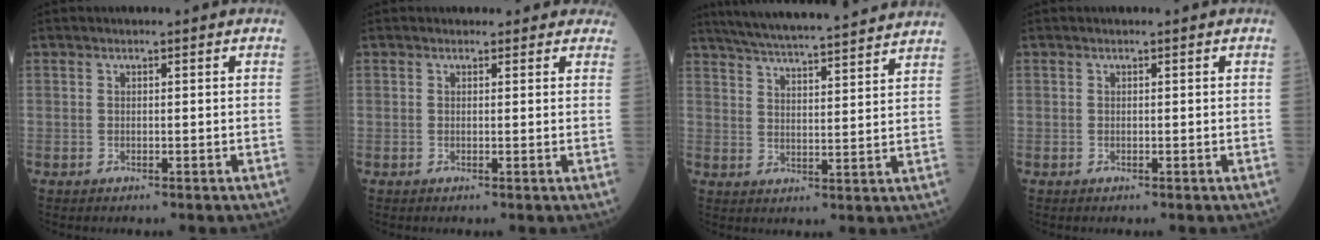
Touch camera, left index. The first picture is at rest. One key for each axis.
{"total": 4.1, "fx": 3.6, "fy": 1.9, "fz": 0.5, "tx": 0.009, "ty": 0.009, "tz": 0.026}
{"total": 20.8, "fx": 19.0, "fy": 0.4, "fz": 8.4, "tx": -0.144, "ty": 0.012, "tz": 0.266}
{"total": 0.0}